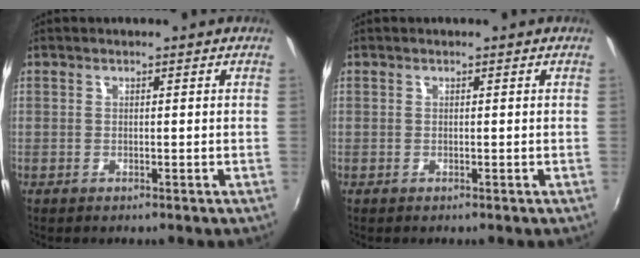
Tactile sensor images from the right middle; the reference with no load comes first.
{"total": 0.0}